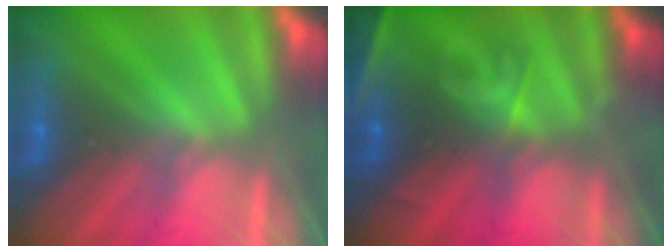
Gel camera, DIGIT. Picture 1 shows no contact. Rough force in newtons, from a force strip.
{"total": 13.7}